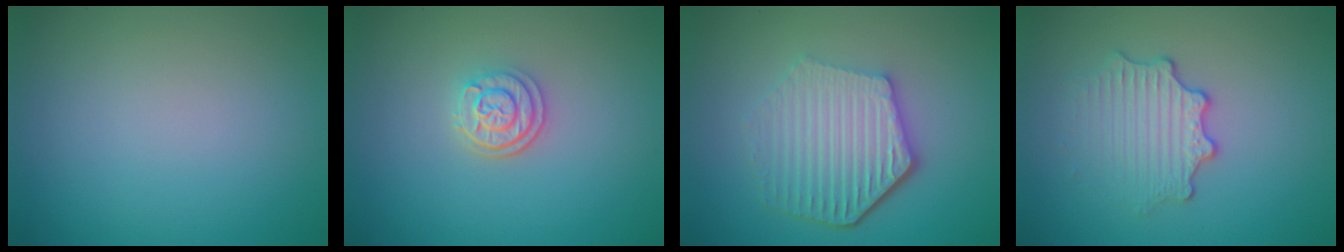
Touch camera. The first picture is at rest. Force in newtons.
{"total": 2.6, "press": 2.2, "slide": 1.3}
{"total": 6.1, "press": 4.5, "slide": 4.0}
{"total": 3.0, "press": 2.6, "slide": 1.5}